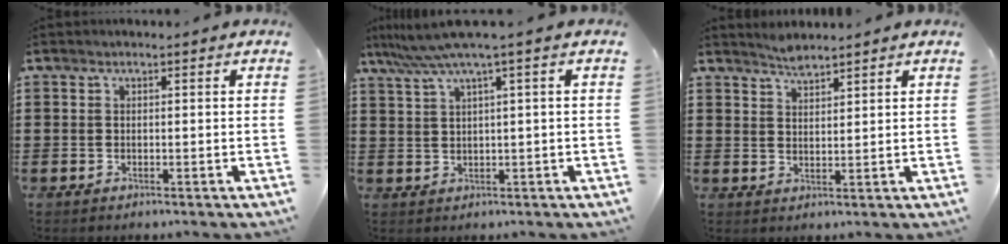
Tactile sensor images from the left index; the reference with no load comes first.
{"total": 4.8, "force": [2.6, -0.4, 4.1], "torque": [-0.092, -0.013, 0.041]}
{"total": 2.9, "force": [2.7, 0.4, 0.8], "torque": [-0.021, -0.001, 0.052]}